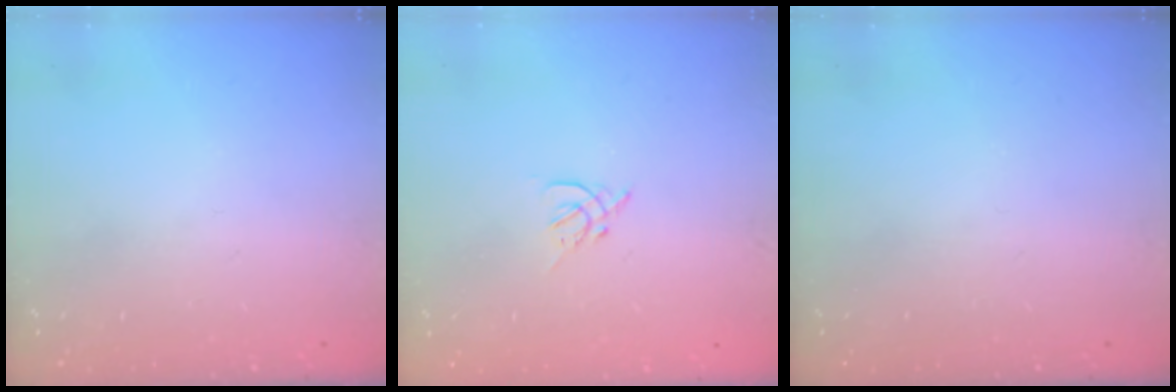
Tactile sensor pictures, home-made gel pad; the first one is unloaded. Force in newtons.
{"total": 2.7, "press": 2.6, "slide": 0.7}
{"total": 0.0}